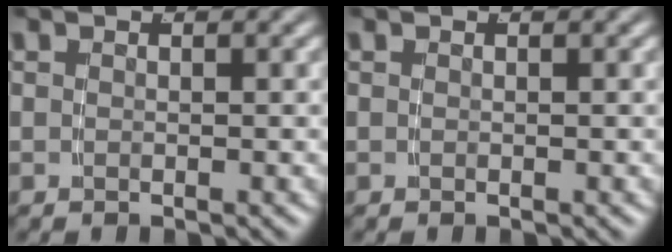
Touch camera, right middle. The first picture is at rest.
{"total": 0.0}